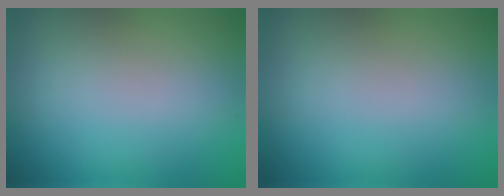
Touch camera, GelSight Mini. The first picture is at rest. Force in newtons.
{"total": 0.0}